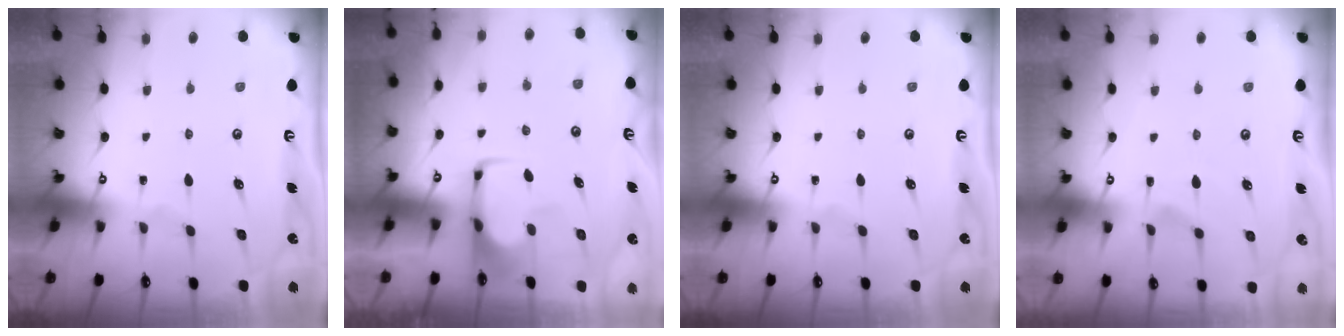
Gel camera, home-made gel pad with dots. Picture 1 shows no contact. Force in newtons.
{"total": 1.8, "press": 1.7, "slide": 0.5}
{"total": 0.0}
{"total": 2.5, "press": 2.2, "slide": 1.2}